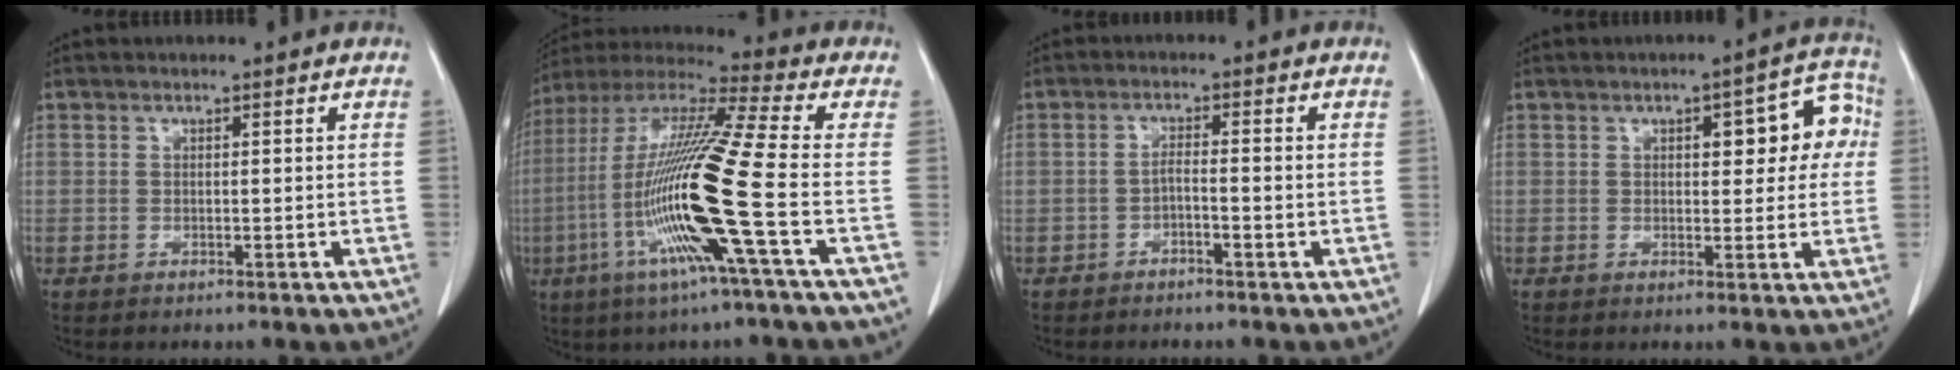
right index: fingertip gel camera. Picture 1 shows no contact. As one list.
[{"total": 19.7, "force": [-5.3, -1.4, 18.9], "torque": [-0.395, -0.021, -0.117]}, {"total": 1.8, "force": [-1.1, 0.0, 1.4], "torque": [-0.022, 0.008, -0.020]}, {"total": 8.4, "force": [1.9, 3.4, 7.4], "torque": [-0.070, 0.033, 0.019]}]